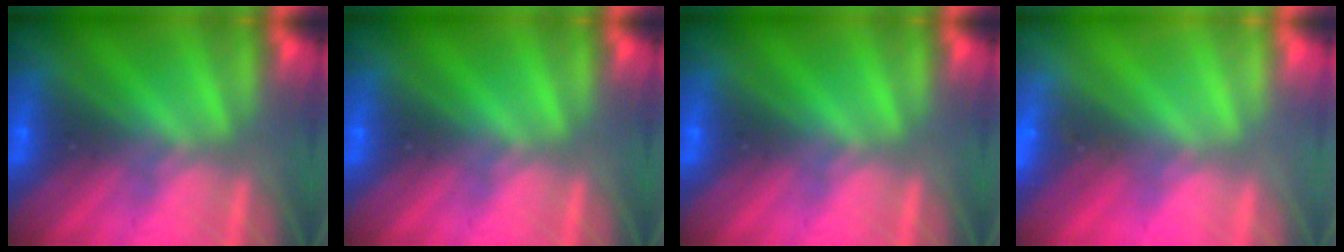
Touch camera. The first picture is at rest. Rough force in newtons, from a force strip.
{"total": 0.0}
{"total": 0.0}
{"total": 2.3}